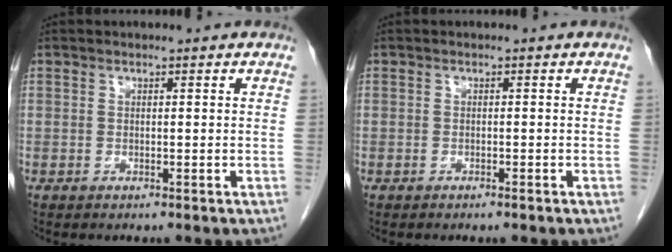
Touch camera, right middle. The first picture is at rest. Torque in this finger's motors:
{"motor_torque": [-0.30, -0.02, 0.03, -0.01]}